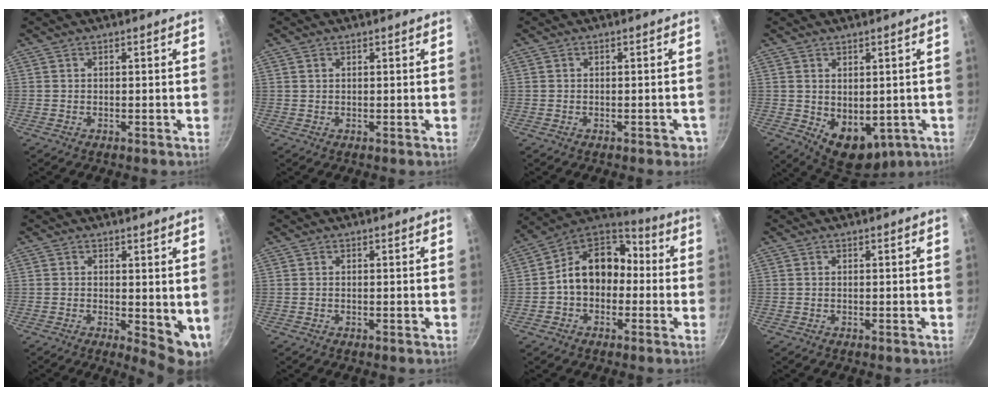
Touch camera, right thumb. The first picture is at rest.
{"total": 0.7, "force": [0.4, 0.5, 0.4], "torque": [-0.007, 0.001, 0.007]}
{"total": 2.8, "force": [-1.1, 1.7, 1.9], "torque": [-0.004, 0.017, -0.006]}
{"total": 10.2, "force": [-1.3, 7.0, 7.3], "torque": [-0.078, -0.015, 0.005]}
{"total": 7.3, "force": [0.3, 3.2, 6.6], "torque": [-0.071, -0.016, 0.007]}
{"total": 0.0}
{"total": 14.5, "force": [-1.0, 11.1, 9.3], "torque": [-0.106, 0.053, -0.038]}
{"total": 0.0}